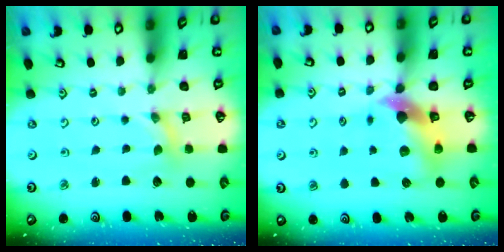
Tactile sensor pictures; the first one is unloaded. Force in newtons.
{"total": 9.0, "press": 8.9, "slide": 1.3}